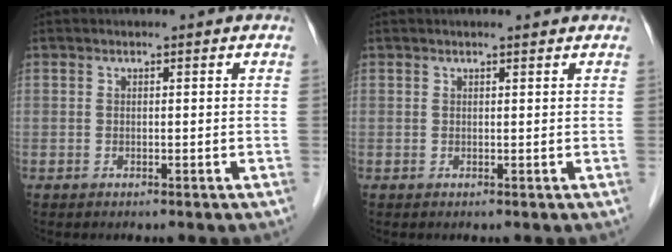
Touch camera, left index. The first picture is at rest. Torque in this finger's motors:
{"motor_torque": [0.01, -0.02, -0.01, 0.00]}